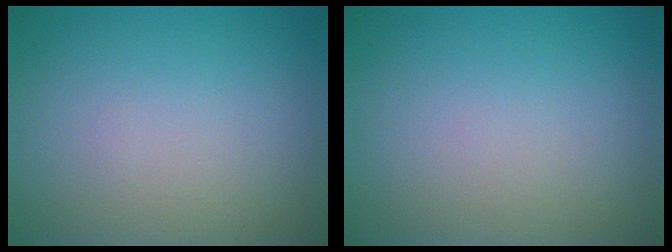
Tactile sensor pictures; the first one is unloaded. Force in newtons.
{"total": 0.0}